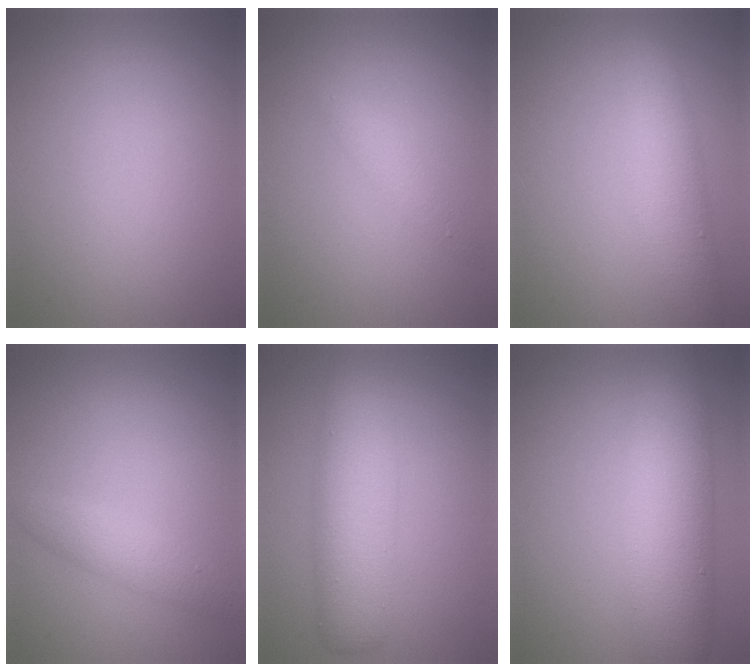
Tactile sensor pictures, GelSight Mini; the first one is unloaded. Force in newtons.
{"total": 1.4, "press": 1.4, "slide": 0.0}
{"total": 4.9, "press": 4.9, "slide": 0.2}
{"total": 2.3, "press": 2.3, "slide": 0.1}
{"total": 6.1, "press": 6.1, "slide": 0.1}
{"total": 8.2, "press": 8.2, "slide": 0.4}